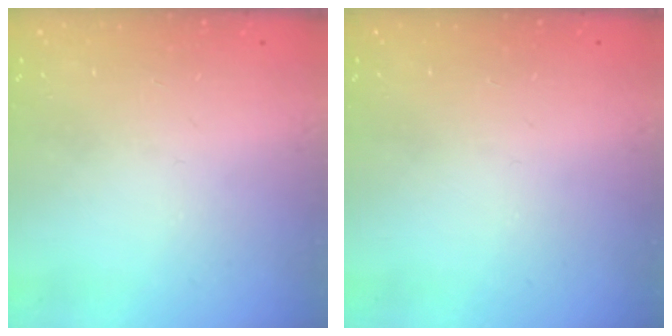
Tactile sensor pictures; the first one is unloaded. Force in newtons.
{"total": 0.0}